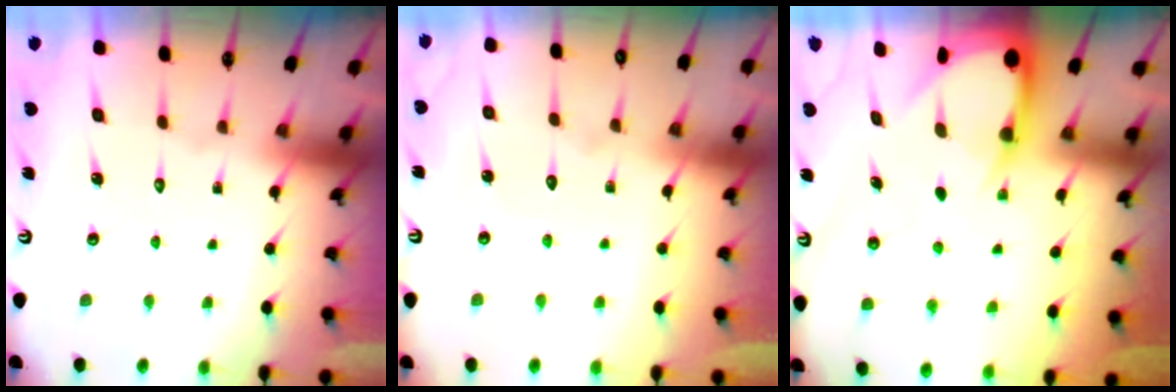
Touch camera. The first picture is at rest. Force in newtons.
{"total": 3.5, "press": 3.5, "slide": 0.3}
{"total": 4.4, "press": 4.4, "slide": 0.5}